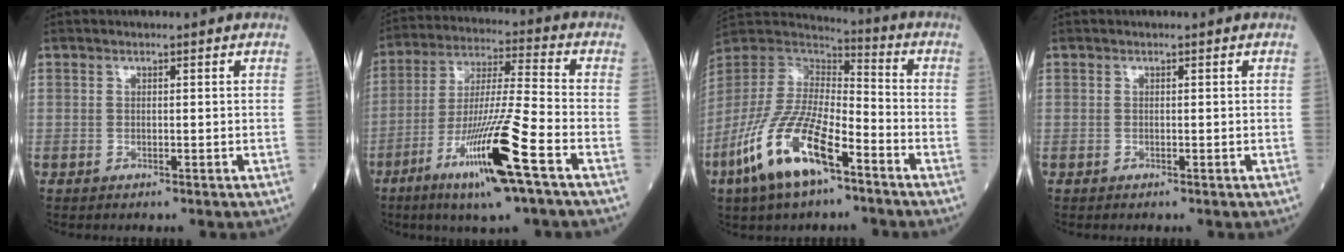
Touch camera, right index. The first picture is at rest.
{"total": 17.0, "force": [-8.0, 0.2, 15.0], "torque": [-0.311, -0.032, -0.148]}
{"total": 17.8, "force": [-9.2, 5.8, 14.1], "torque": [-0.312, -0.022, -0.174]}
{"total": 0.0}